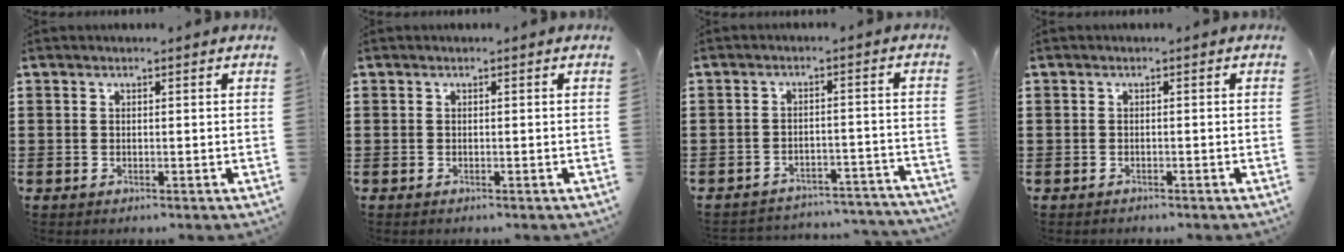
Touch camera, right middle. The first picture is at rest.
{"total": 0.0}
{"total": 3.8, "force": [-3.8, 0.4, 0.4], "torque": [-0.011, 0.004, -0.081]}
{"total": 0.9, "force": [-0.8, 0.5, -0.1], "torque": [0.002, 0.004, -0.018]}